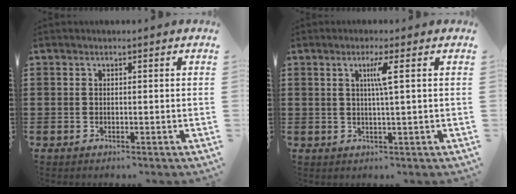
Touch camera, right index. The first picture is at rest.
{"total": 3.3, "force": [0.8, -0.4, 3.1], "torque": [-0.061, -0.004, 0.009]}